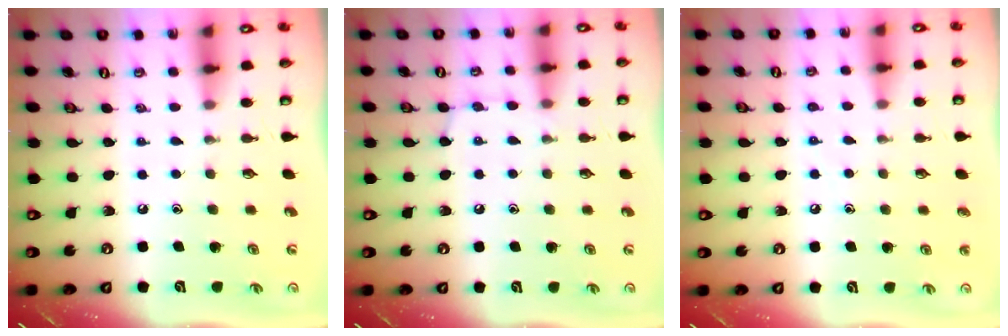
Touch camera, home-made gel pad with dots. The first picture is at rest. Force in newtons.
{"total": 7.2, "press": 7.2, "slide": 0.6}
{"total": 4.6, "press": 4.5, "slide": 0.5}